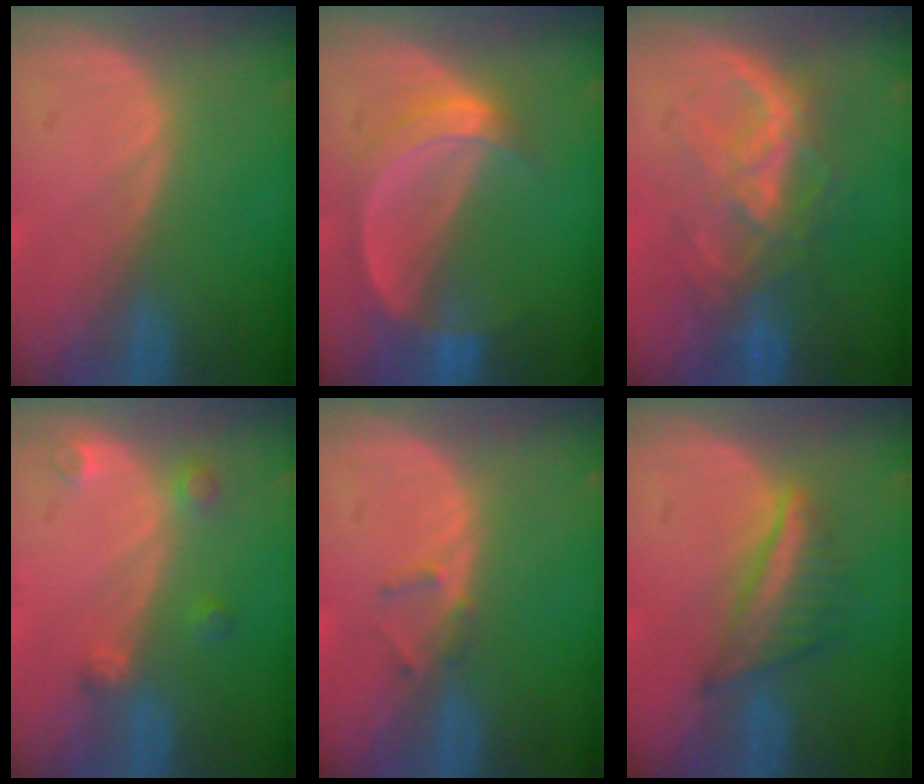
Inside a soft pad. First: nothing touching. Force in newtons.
{"total": 6.1, "press": 5.6, "slide": 2.3}
{"total": 7.1, "press": 7.1, "slide": 1.0}
{"total": 2.7, "press": 2.6, "slide": 0.5}
{"total": 1.3, "press": 1.1, "slide": 0.8}
{"total": 5.6, "press": 5.5, "slide": 1.1}